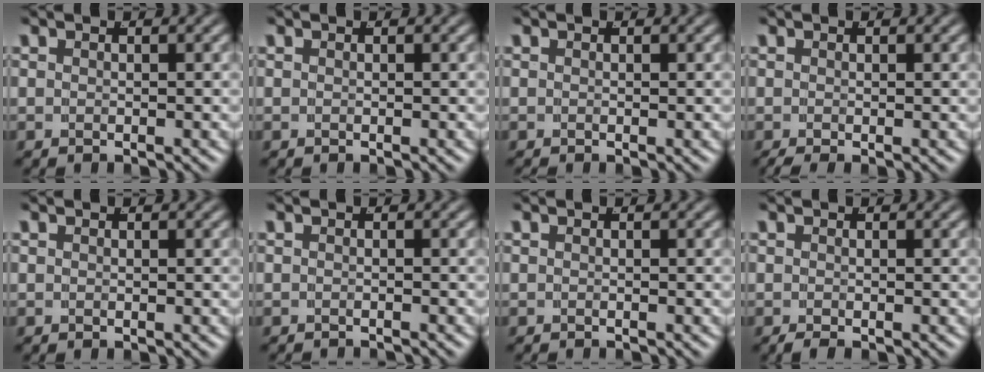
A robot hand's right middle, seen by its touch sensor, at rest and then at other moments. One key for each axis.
{"total": 0.0}
{"total": 0.0}
{"total": 0.7, "fx": -0.5, "fy": 0.0, "fz": 0.4, "tx": -0.009, "ty": -0.008, "tz": -0.003}
{"total": 0.0}
{"total": 1.2, "fx": -1.2, "fy": -0.3, "fz": -0.1, "tx": -0.004, "ty": -0.007, "tz": -0.016}
{"total": 0.5, "fx": -0.4, "fy": -0.2, "fz": -0.1, "tx": -0.002, "ty": -0.002, "tz": -0.006}
{"total": 0.7, "fx": -0.6, "fy": -0.2, "fz": 0.2, "tx": -0.006, "ty": -0.006, "tz": -0.007}